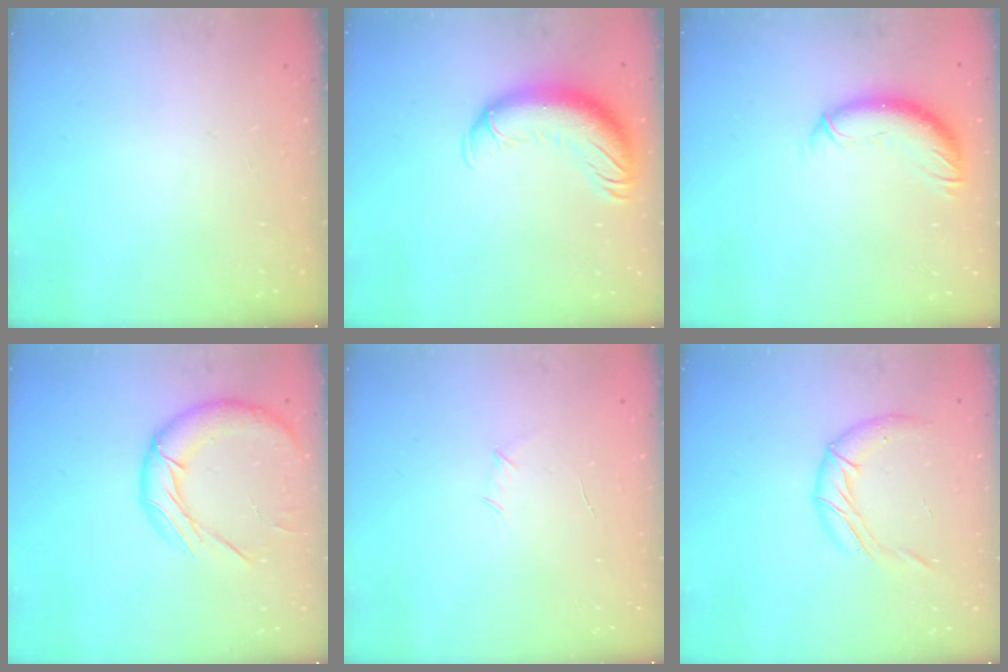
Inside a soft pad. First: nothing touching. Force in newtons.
{"total": 14.0, "press": 13.6, "slide": 3.3}
{"total": 10.3, "press": 10.2, "slide": 1.4}
{"total": 15.6, "press": 15.4, "slide": 2.7}
{"total": 3.2, "press": 3.1, "slide": 0.8}
{"total": 10.8, "press": 10.7, "slide": 1.3}